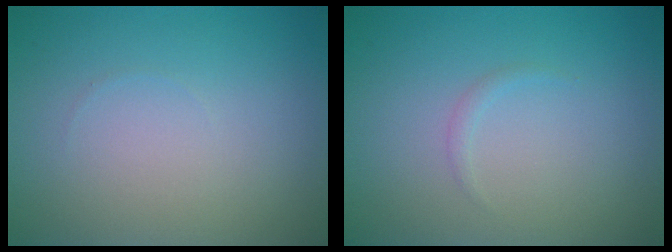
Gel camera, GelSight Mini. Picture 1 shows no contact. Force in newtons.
{"total": 0.5, "press": 0.5, "slide": 0.1}